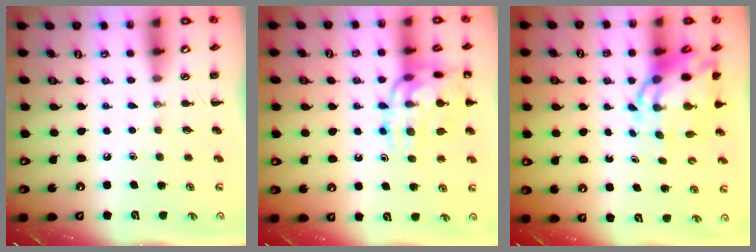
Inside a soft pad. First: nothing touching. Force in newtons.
{"total": 16.7, "press": 16.5, "slide": 2.5}
{"total": 9.0, "press": 8.6, "slide": 2.6}